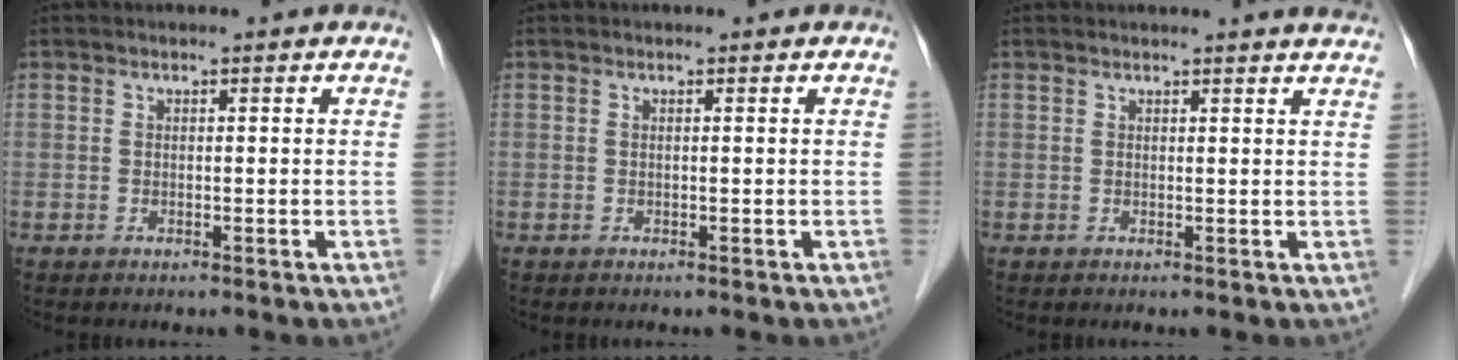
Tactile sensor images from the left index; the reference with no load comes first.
{"total": 0.0}
{"total": 4.8, "force": [4.6, -0.3, 1.4], "torque": [-0.018, 0.000, 0.033]}